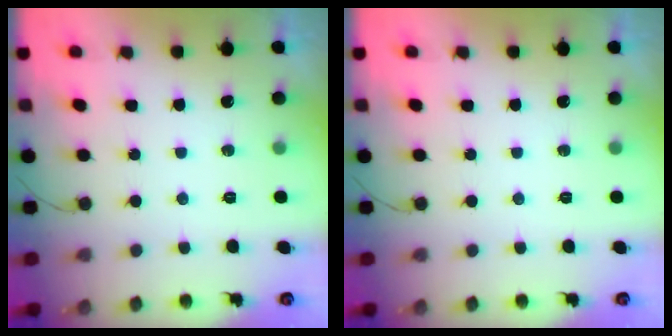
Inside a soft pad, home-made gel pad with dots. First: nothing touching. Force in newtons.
{"total": 0.0}